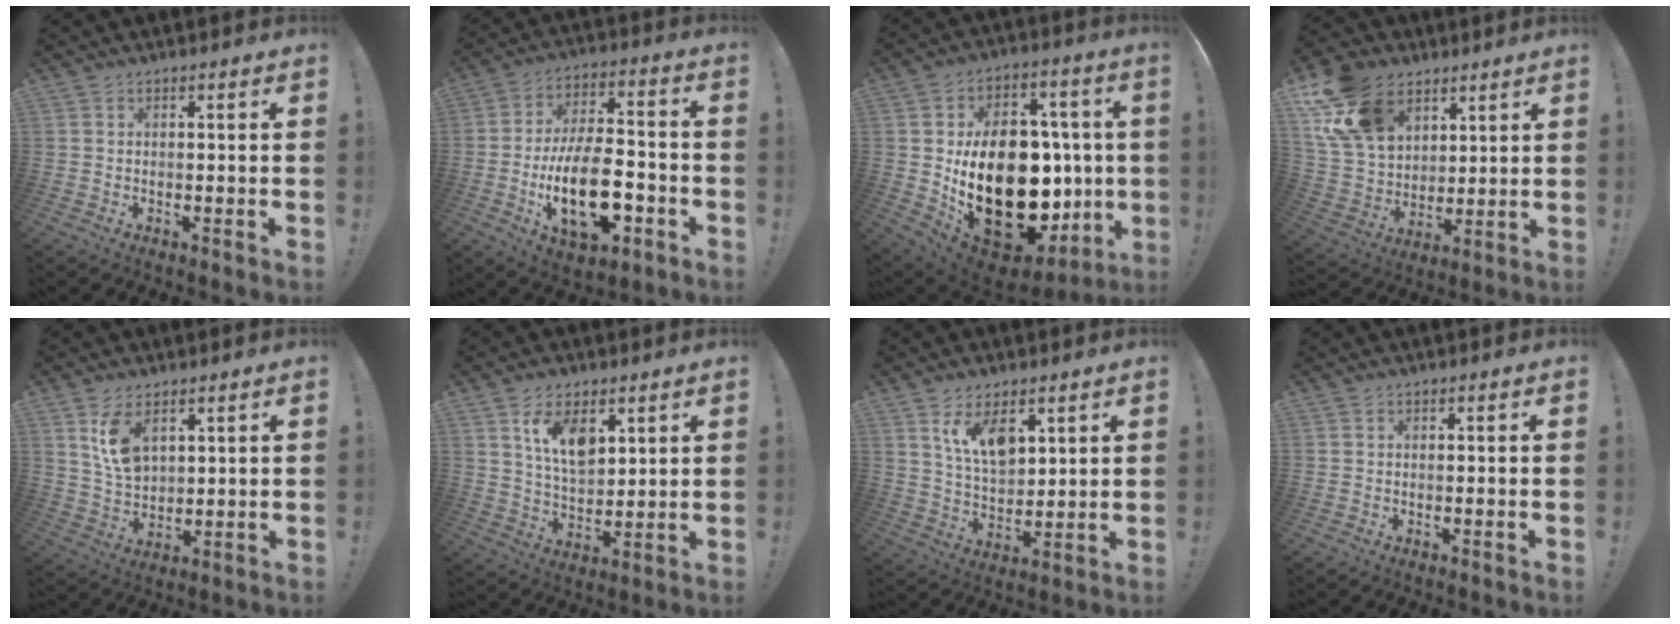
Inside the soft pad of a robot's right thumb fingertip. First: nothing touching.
{"total": 20.5, "force": [-6.5, 10.2, 16.5], "torque": [-0.284, 0.028, -0.101]}
{"total": 30.4, "force": [-1.2, 19.8, 23.0], "torque": [-0.413, -0.005, 0.033]}
{"total": 18.2, "force": [9.9, 12.2, 9.2], "torque": [-0.179, -0.041, 0.192]}
{"total": 9.4, "force": [4.9, 5.5, 5.9], "torque": [-0.099, -0.015, 0.095]}
{"total": 10.9, "force": [5.7, 6.0, 7.0], "torque": [-0.113, -0.024, 0.106]}
{"total": 10.9, "force": [6.3, 5.9, 6.7], "torque": [-0.119, -0.027, 0.119]}
{"total": 0.0}